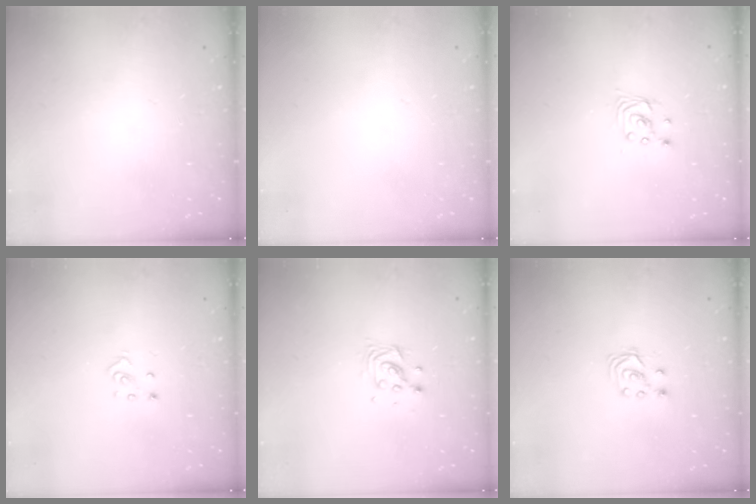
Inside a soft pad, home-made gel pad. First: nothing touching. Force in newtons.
{"total": 0.0}
{"total": 2.8, "press": 2.8, "slide": 0.1}
{"total": 2.8, "press": 2.8, "slide": 0.3}
{"total": 5.2, "press": 5.2, "slide": 0.1}
{"total": 2.8, "press": 2.7, "slide": 0.7}